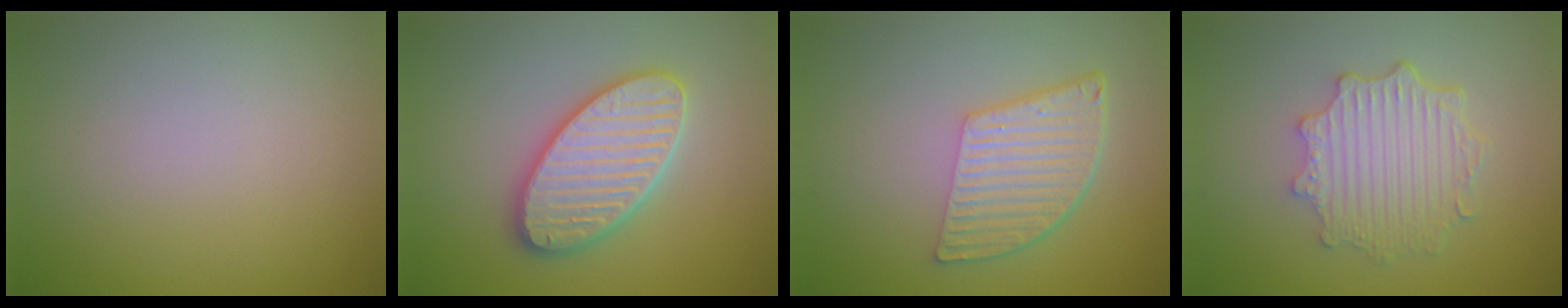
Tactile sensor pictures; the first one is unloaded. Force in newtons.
{"total": 5.8, "press": 5.7, "slide": 0.6}
{"total": 5.6, "press": 3.9, "slide": 4.0}
{"total": 4.7, "press": 3.7, "slide": 2.8}